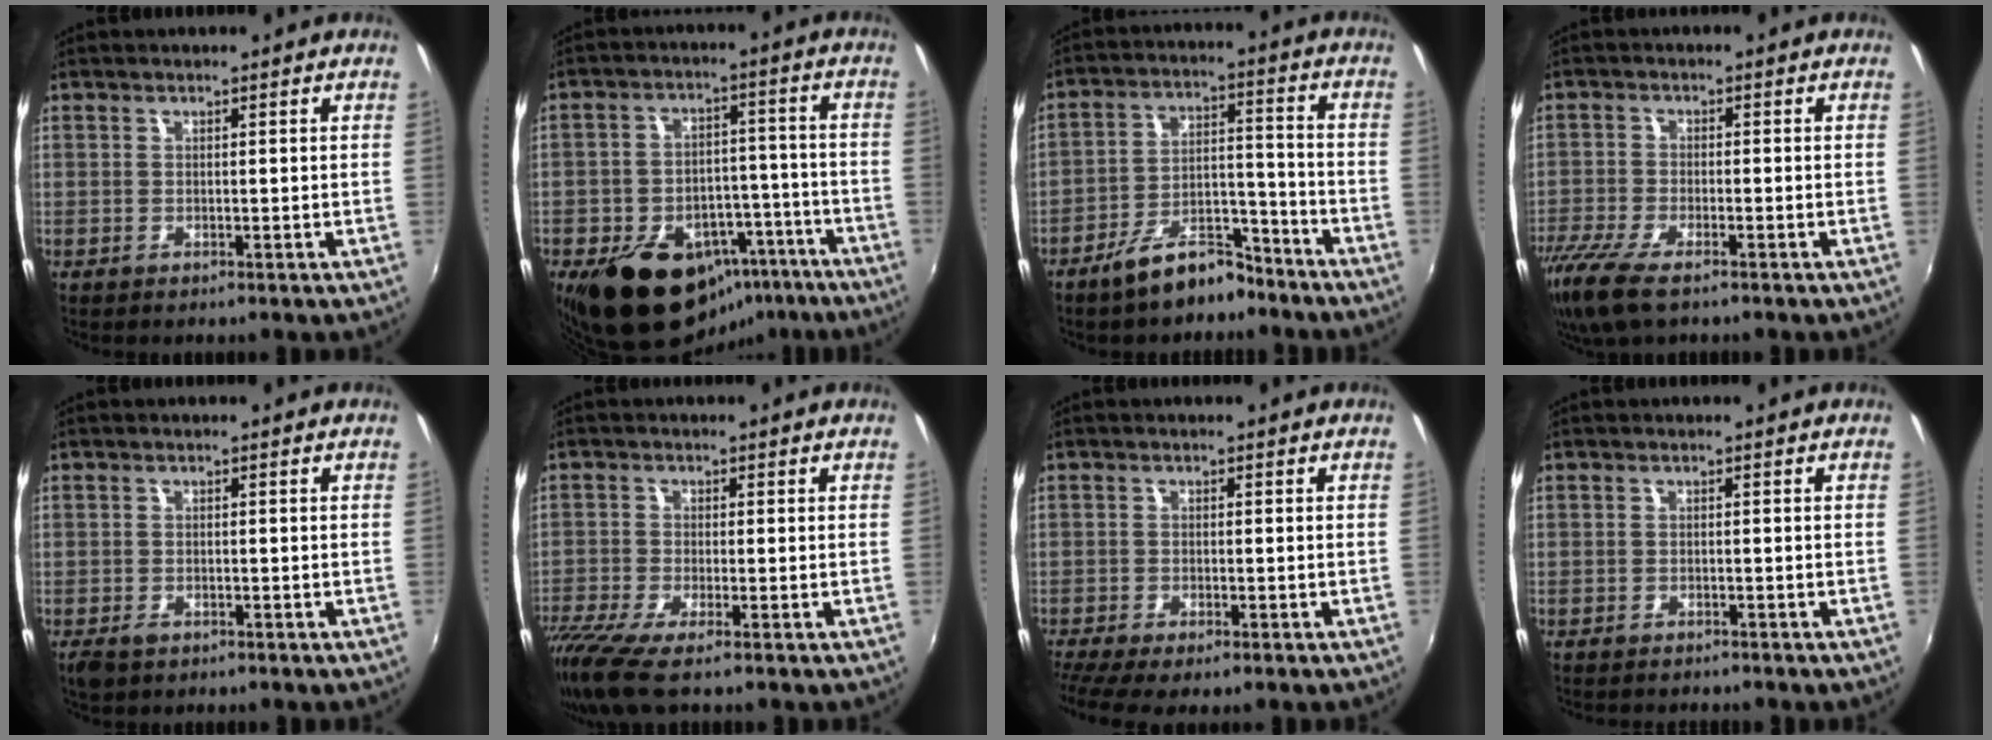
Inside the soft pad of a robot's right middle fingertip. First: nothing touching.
{"total": 20.1, "force": [-12.3, 12.5, 9.9], "torque": [-0.196, 0.023, -0.152]}
{"total": 10.0, "force": [-8.0, 3.9, 4.6], "torque": [-0.083, 0.036, -0.121]}
{"total": 10.3, "force": [-7.2, 3.0, 6.7], "torque": [-0.162, -0.040, -0.140]}
{"total": 3.1, "force": [-2.0, 1.7, 1.5], "torque": [-0.036, -0.010, -0.037]}
{"total": 9.4, "force": [-6.8, 1.3, 6.3], "torque": [-0.153, -0.044, -0.125]}
{"total": 5.7, "force": [-4.7, 0.6, 3.3], "torque": [-0.082, -0.032, -0.082]}
{"total": 3.1, "force": [-2.9, 0.4, 0.9], "torque": [-0.029, -0.010, -0.046]}